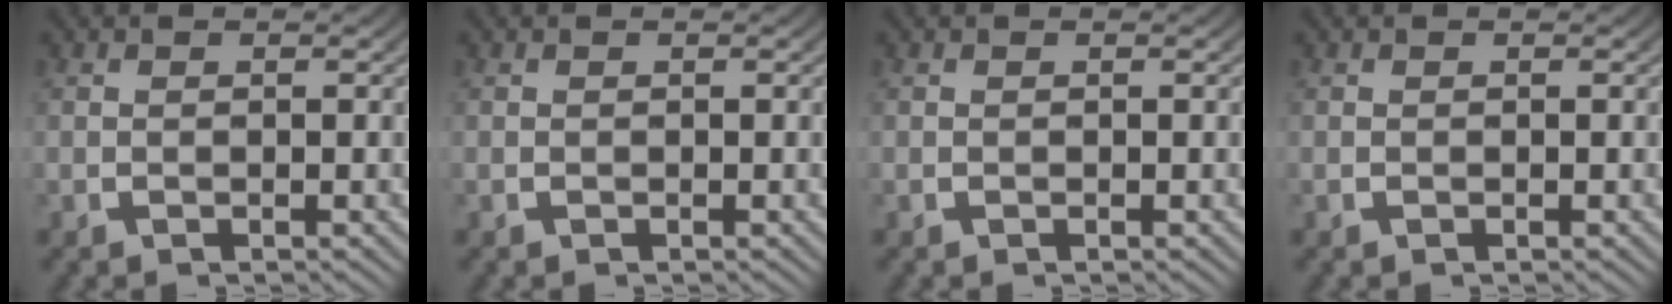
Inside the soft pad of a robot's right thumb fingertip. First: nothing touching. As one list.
[{"total": 0.0}, {"total": 0.0}, {"total": 0.0}]